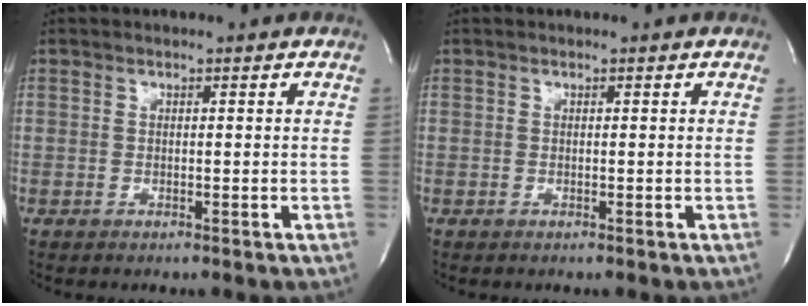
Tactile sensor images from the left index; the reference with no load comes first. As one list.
[{"total": 0.0}]